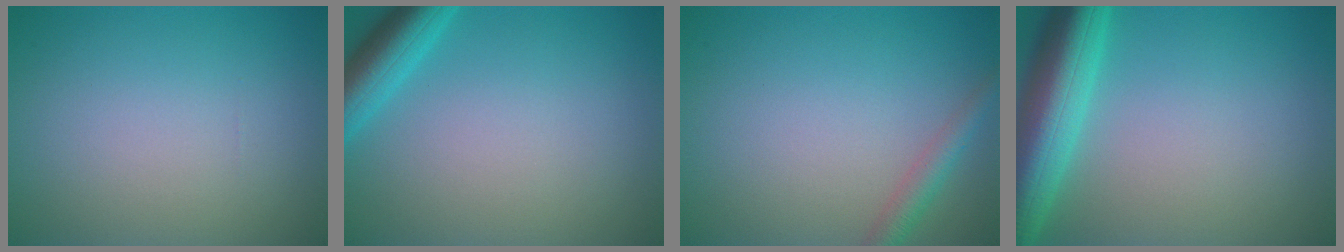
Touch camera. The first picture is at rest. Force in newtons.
{"total": 4.2, "press": 4.2, "slide": 0.3}
{"total": 2.1, "press": 2.1, "slide": 0.1}
{"total": 8.4, "press": 8.4, "slide": 0.4}